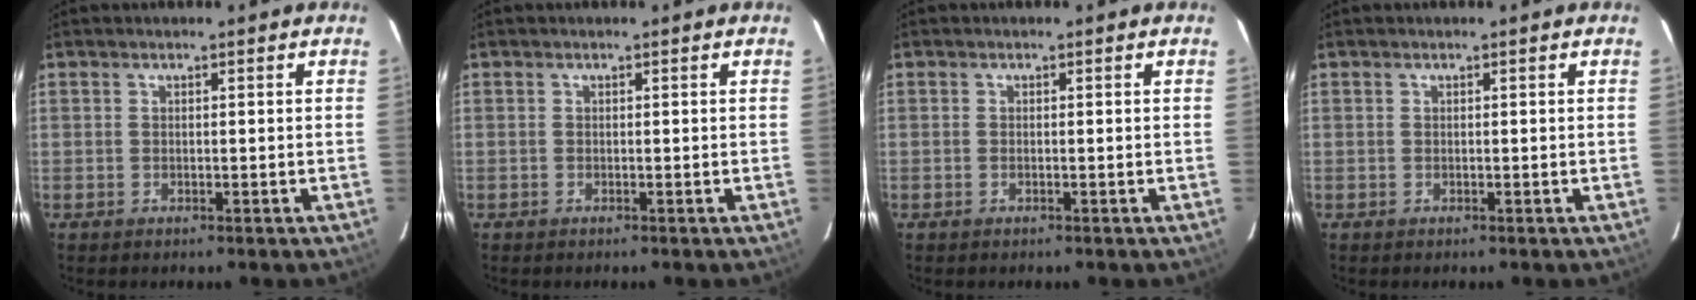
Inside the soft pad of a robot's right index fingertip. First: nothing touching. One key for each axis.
{"total": 0.0}
{"total": 0.0}
{"total": 0.0}